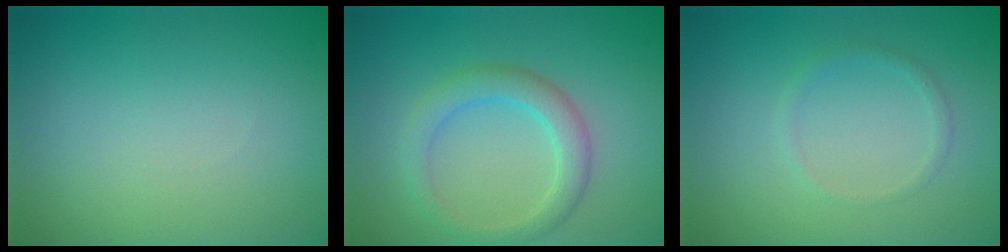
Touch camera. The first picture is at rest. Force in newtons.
{"total": 3.1, "press": 3.1, "slide": 0.1}
{"total": 0.9, "press": 0.9, "slide": 0.1}